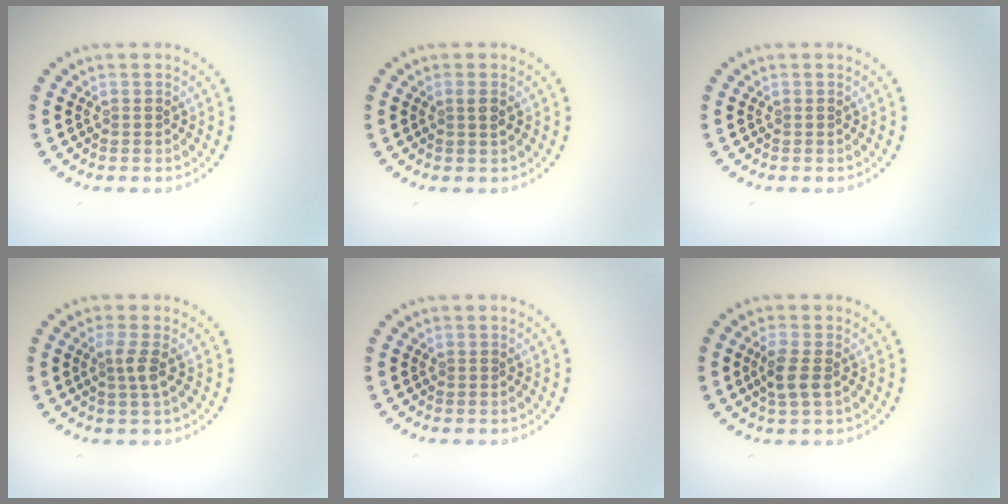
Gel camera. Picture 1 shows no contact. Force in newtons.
{"total": 1.0, "press": 0.8, "slide": 0.5}
{"total": 0.0}
{"total": 1.9, "press": 1.4, "slide": 1.3}
{"total": 0.0}
{"total": 2.3, "press": 2.1, "slide": 1.0}